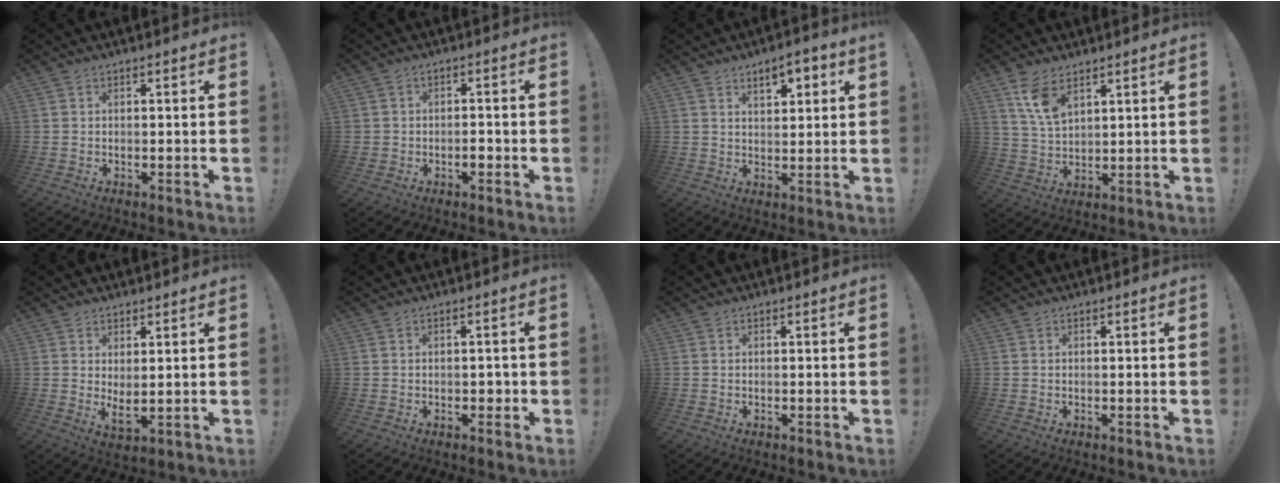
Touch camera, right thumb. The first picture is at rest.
{"total": 3.3, "force": [-1.3, 2.8, 1.2], "torque": [-0.011, 0.002, -0.024]}
{"total": 5.8, "force": [3.7, 2.1, 3.9], "torque": [-0.047, -0.020, 0.059]}
{"total": 8.1, "force": [5.0, 3.9, 5.2], "torque": [-0.086, -0.023, 0.092]}
{"total": 4.1, "force": [2.3, 1.5, 3.1], "torque": [-0.042, -0.018, 0.043]}
{"total": 2.0, "force": [-0.7, 1.5, 1.1], "torque": [-0.014, 0.005, -0.012]}
{"total": 0.0}
{"total": 0.0}